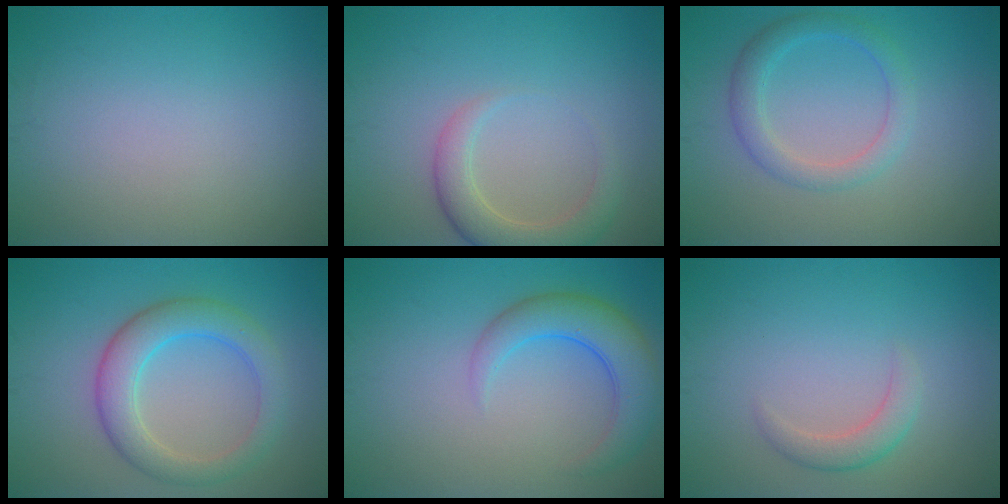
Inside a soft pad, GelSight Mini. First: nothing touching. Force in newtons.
{"total": 3.7, "press": 3.6, "slide": 0.4}
{"total": 2.8, "press": 2.8, "slide": 0.1}
{"total": 5.0, "press": 5.0, "slide": 0.1}
{"total": 4.9, "press": 4.9, "slide": 0.3}
{"total": 2.0, "press": 1.9, "slide": 0.2}